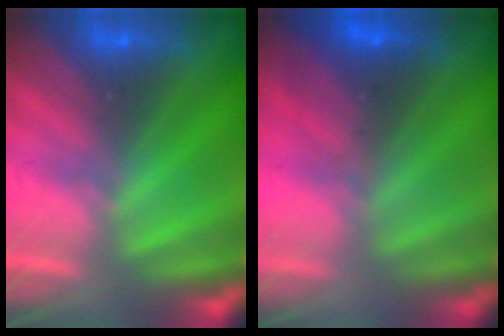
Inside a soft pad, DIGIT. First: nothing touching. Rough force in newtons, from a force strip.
{"total": 2.9}